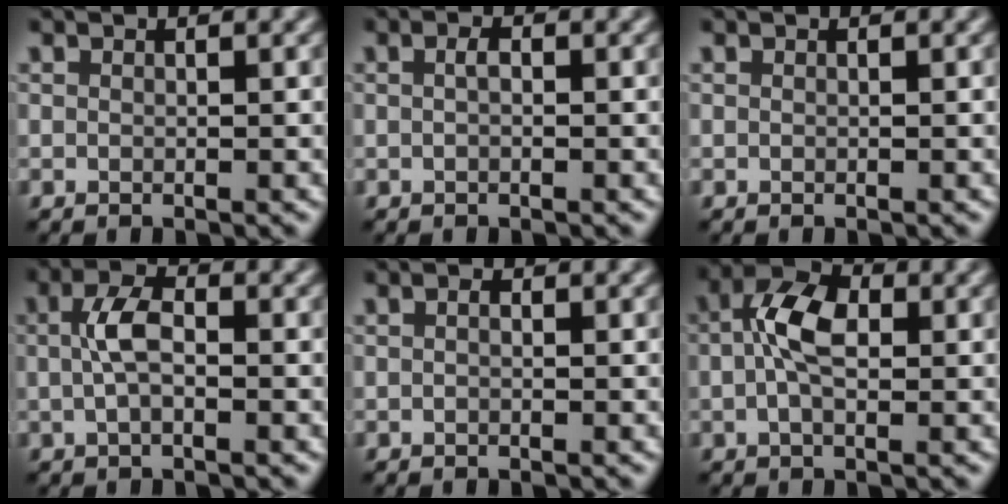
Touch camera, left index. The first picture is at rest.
{"total": 0.9, "force": [0.1, 0.3, 0.8], "torque": [-0.017, 0.003, 0.000]}
{"total": 0.0}
{"total": 3.0, "force": [0.0, 1.4, 2.7], "torque": [-0.057, 0.009, -0.006]}
{"total": 0.5, "force": [0.0, 0.2, 0.5], "torque": [-0.009, 0.003, -0.002]}
{"total": 5.0, "force": [0.2, 2.8, 4.1], "torque": [-0.079, 0.012, -0.007]}